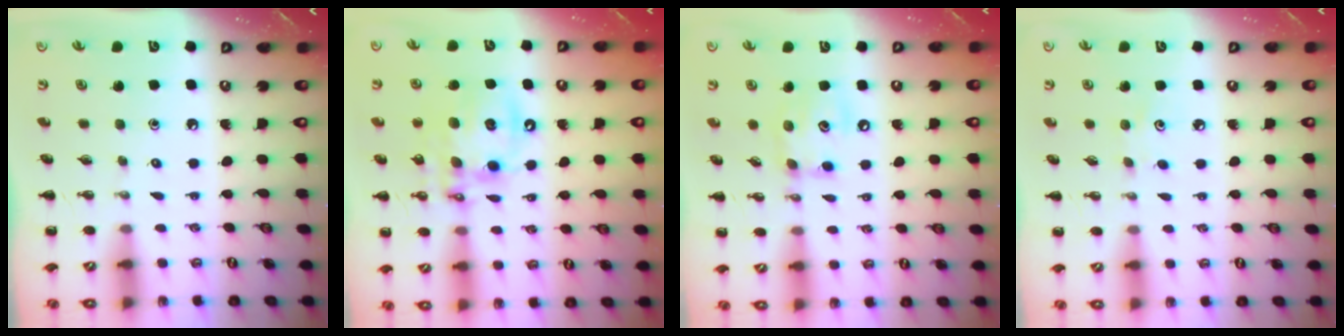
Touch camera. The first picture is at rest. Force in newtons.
{"total": 14.0, "press": 13.5, "slide": 3.5}
{"total": 9.7, "press": 9.7, "slide": 0.8}
{"total": 3.0, "press": 2.9, "slide": 0.8}